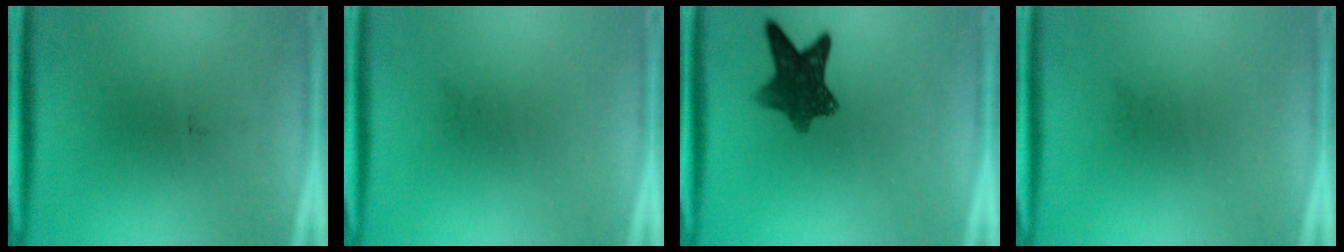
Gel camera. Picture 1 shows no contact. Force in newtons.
{"total": 0.0}
{"total": 8.6}
{"total": 0.0}